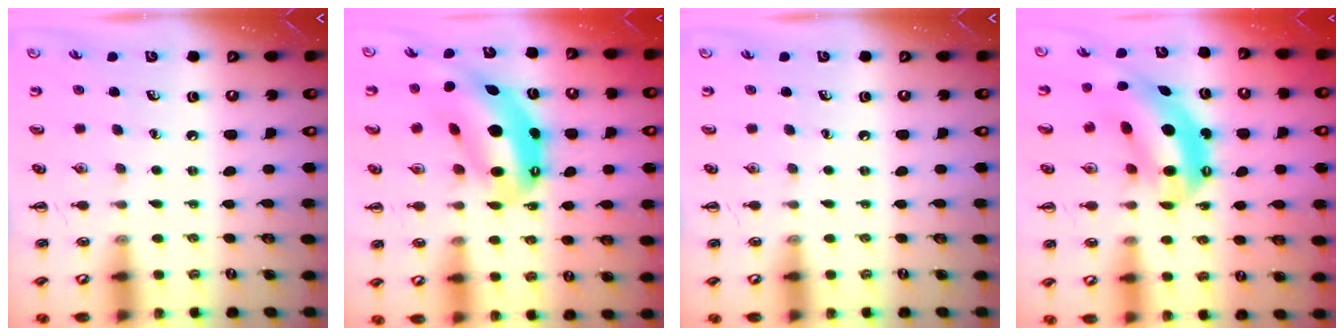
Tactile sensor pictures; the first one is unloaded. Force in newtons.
{"total": 12.8, "press": 12.4, "slide": 3.2}
{"total": 0.0}
{"total": 10.6, "press": 10.3, "slide": 2.6}